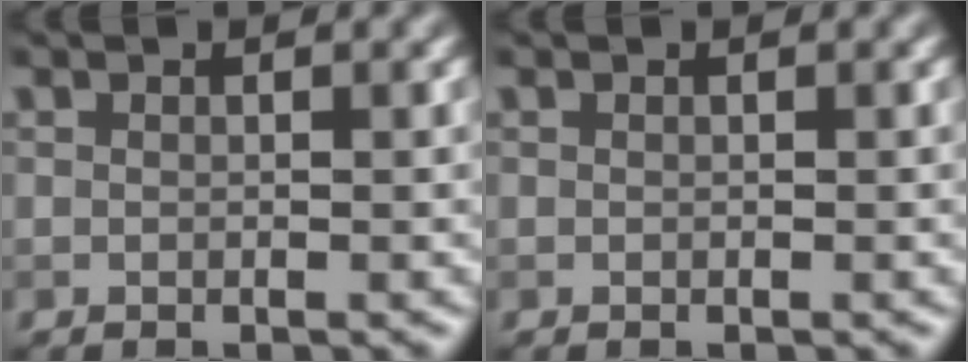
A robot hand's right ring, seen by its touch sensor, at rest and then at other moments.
{"total": 0.0}